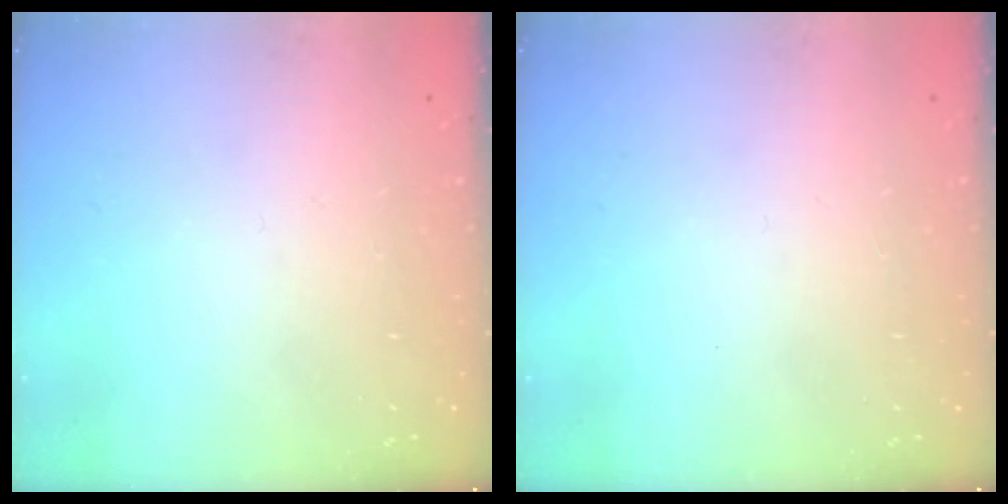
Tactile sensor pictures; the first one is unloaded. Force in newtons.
{"total": 0.0}